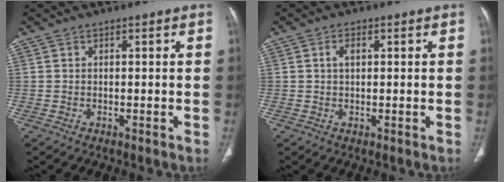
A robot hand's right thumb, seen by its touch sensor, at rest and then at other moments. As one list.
[{"total": 1.9, "force": [0.5, 1.1, 1.5], "torque": [-0.027, 0.006, 0.008]}]